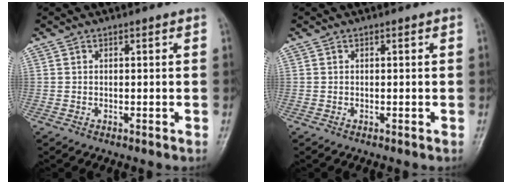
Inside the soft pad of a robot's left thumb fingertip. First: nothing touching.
{"total": 0.0}